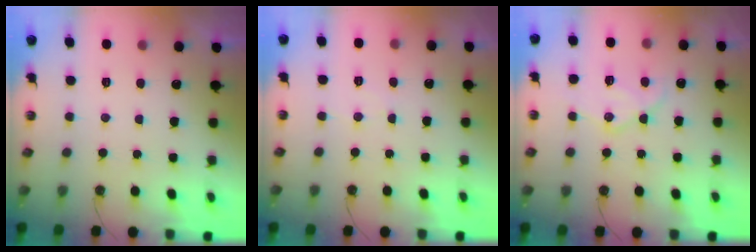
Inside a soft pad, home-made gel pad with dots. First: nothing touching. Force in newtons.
{"total": 4.3, "press": 4.3, "slide": 0.6}
{"total": 12.8, "press": 12.7, "slide": 1.3}